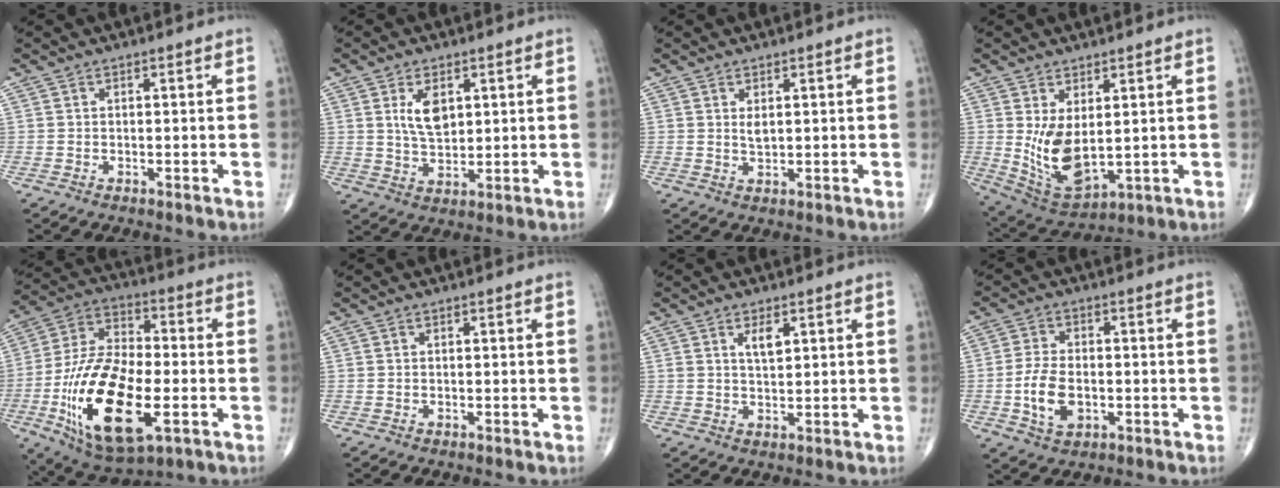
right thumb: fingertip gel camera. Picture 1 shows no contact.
{"total": 6.5, "force": [2.1, 3.6, 4.9], "torque": [-0.077, -0.014, 0.045]}
{"total": 1.8, "force": [0.7, 0.8, 1.5], "torque": [-0.024, -0.007, 0.015]}
{"total": 10.5, "force": [1.0, 5.4, 8.9], "torque": [-0.156, -0.021, 0.042]}
{"total": 23.2, "force": [-6.2, 10.6, 19.6], "torque": [-0.373, 0.011, -0.100]}
{"total": 0.0}
{"total": 3.4, "force": [1.5, 1.4, 2.7], "torque": [-0.042, -0.011, 0.028]}
{"total": 7.7, "force": [-1.6, 4.6, 6.0], "torque": [-0.111, 0.003, -0.026]}